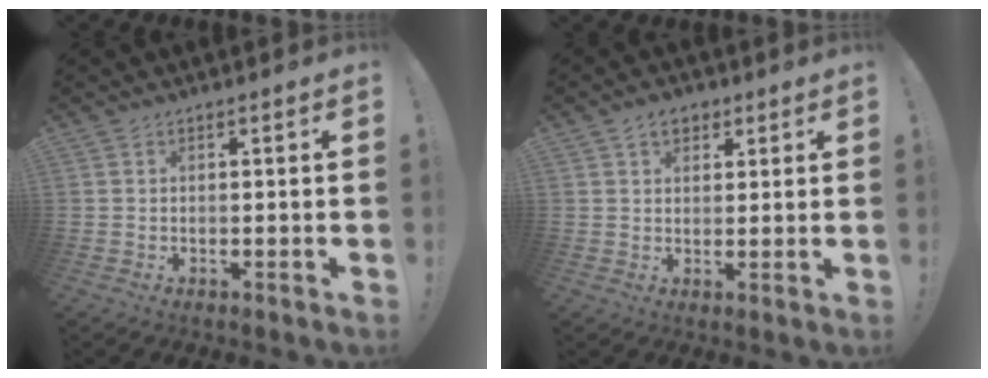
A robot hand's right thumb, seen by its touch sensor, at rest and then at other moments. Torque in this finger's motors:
{"motor_torque": [0.00, 0.83, -0.07, 0.08, -0.03]}